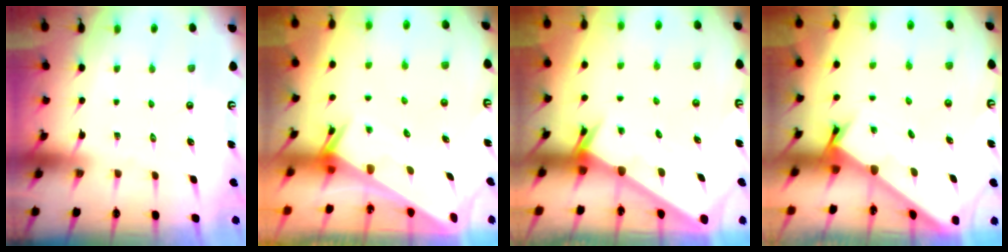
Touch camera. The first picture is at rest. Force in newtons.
{"total": 2.5, "press": 2.5, "slide": 0.1}
{"total": 2.5, "press": 2.5, "slide": 0.1}
{"total": 2.1, "press": 2.1, "slide": 0.2}